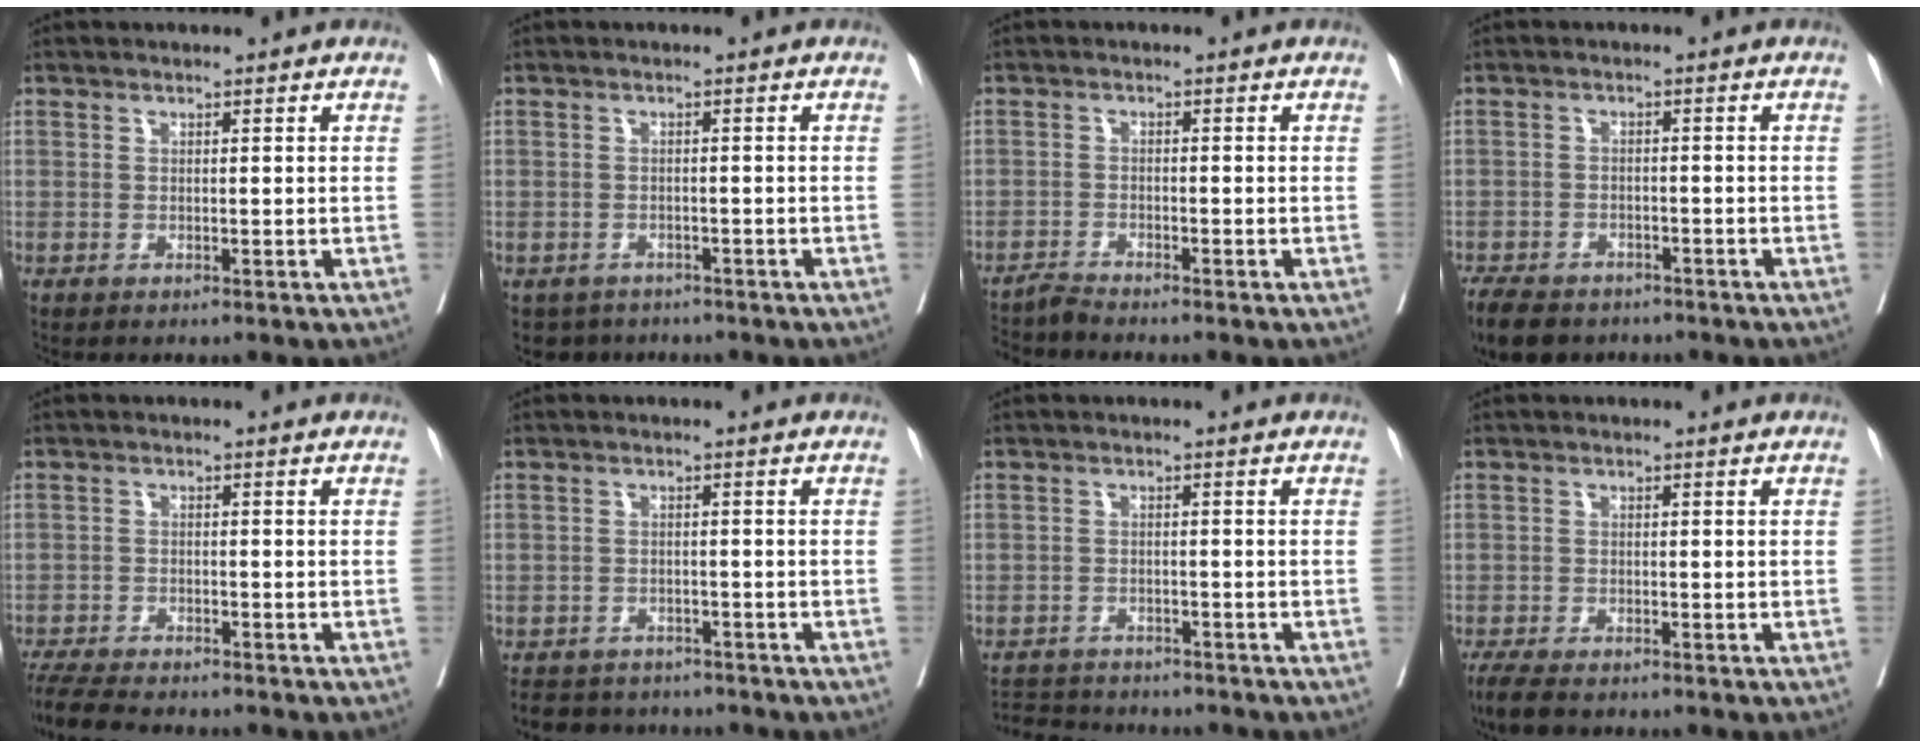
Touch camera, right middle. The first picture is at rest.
{"total": 3.9, "force": [-3.1, 2.5, 0.0], "torque": [0.006, 0.002, -0.047]}
{"total": 2.7, "force": [-2.6, -0.9, 0.0], "torque": [-0.003, -0.015, -0.050]}
{"total": 8.9, "force": [-7.0, 4.2, 3.6], "torque": [-0.065, -0.008, -0.106]}
{"total": 8.9, "force": [-8.1, 1.2, 3.6], "torque": [-0.055, -0.017, -0.132]}
{"total": 7.9, "force": [-7.2, 2.9, 1.3], "torque": [-0.020, 0.005, -0.096]}
{"total": 8.3, "force": [-7.9, 1.9, 1.9], "torque": [-0.033, 0.001, -0.114]}
{"total": 5.0, "force": [-4.1, 1.3, 2.6], "torque": [-0.047, -0.013, -0.067]}